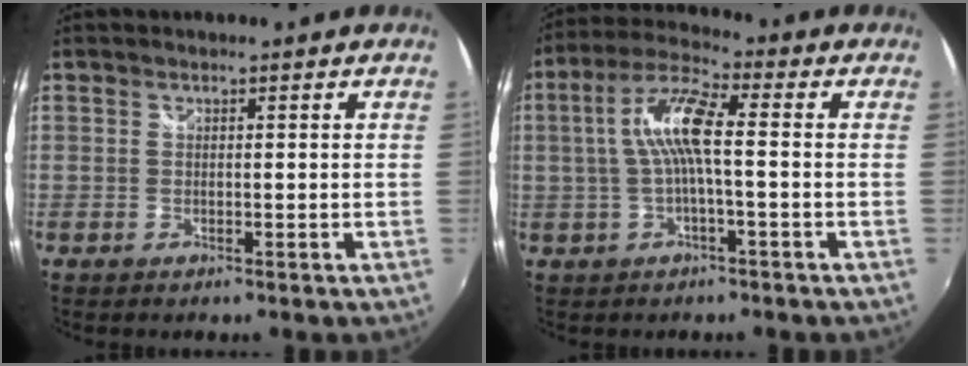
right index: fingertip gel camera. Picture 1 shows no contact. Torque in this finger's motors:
{"motor_torque": [1.26, -0.13, 0.70, 0.17]}